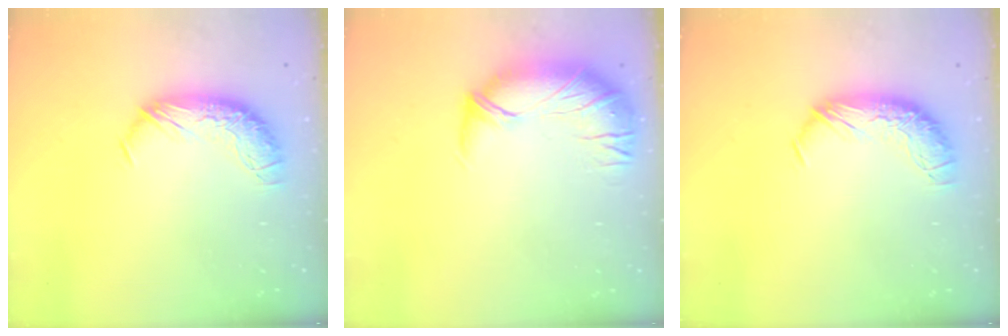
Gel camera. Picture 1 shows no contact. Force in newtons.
{"total": 3.2, "press": 0.1, "slide": 3.2}
{"total": 0.0}